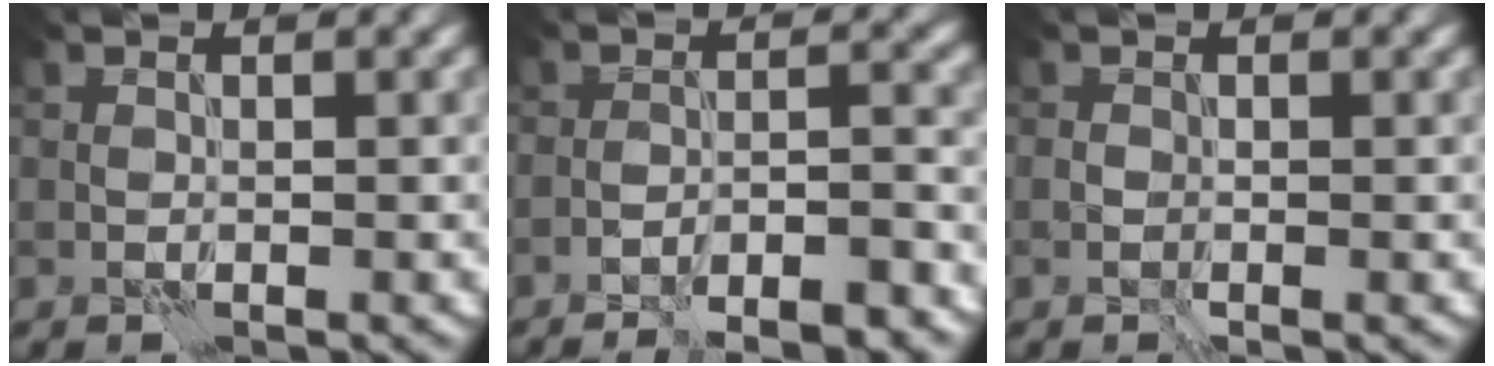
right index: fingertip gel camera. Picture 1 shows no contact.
{"total": 6.8, "force": [-5.5, 1.5, 3.7], "torque": [-0.046, 0.015, -0.073]}
{"total": 0.8, "force": [-0.3, 0.5, 0.6], "torque": [-0.012, 0.000, -0.007]}